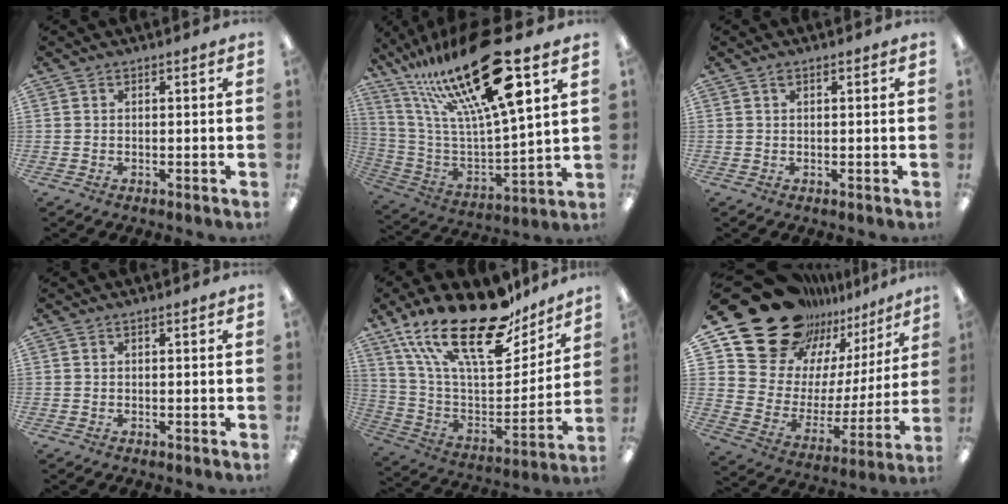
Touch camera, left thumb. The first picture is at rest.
{"total": 29.5, "force": [18.4, 8.0, 21.6], "torque": [-0.400, -0.103, 0.298]}
{"total": 1.1, "force": [0.5, 0.6, 0.7], "torque": [-0.017, 0.003, 0.009]}
{"total": 0.0}
{"total": 27.7, "force": [18.7, 11.1, 17.2], "torque": [-0.300, -0.111, 0.324]}
{"total": 23.5, "force": [19.1, 12.0, 6.5], "torque": [-0.134, -0.138, 0.364]}